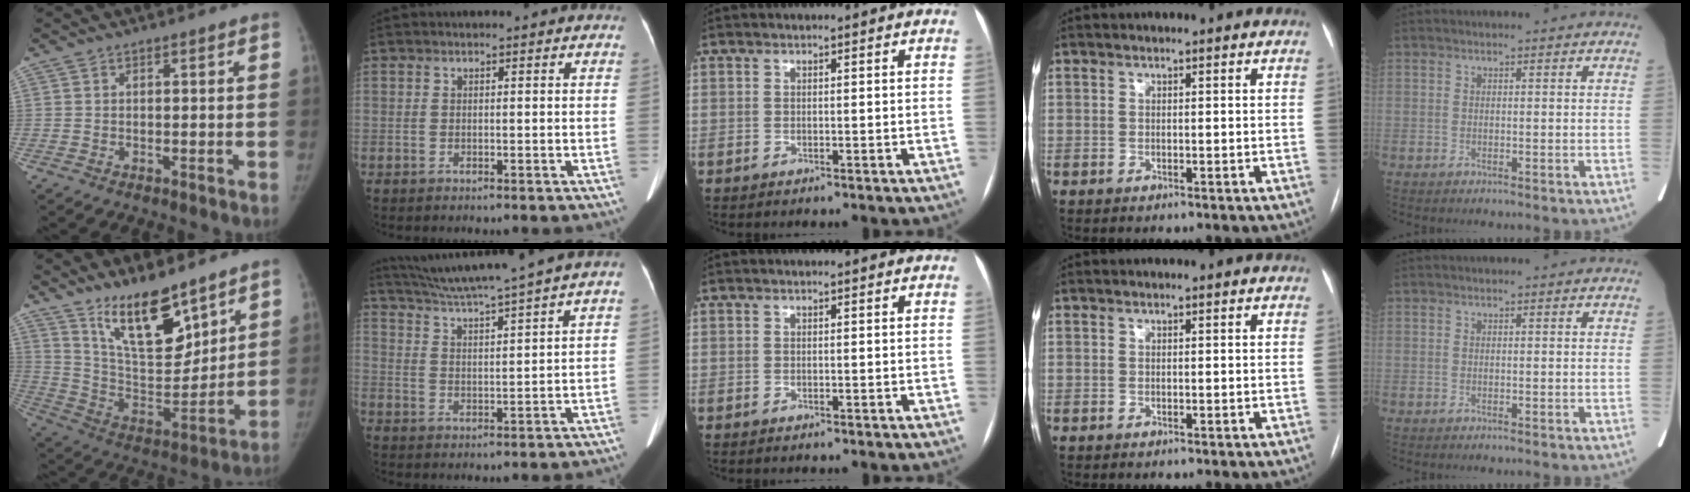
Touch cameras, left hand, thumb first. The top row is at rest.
{"thumb": {"total": 17.6, "force": [12.3, 6.4, 10.8], "torque": [-0.132, -0.087, 0.228]}, "index": {"total": 13.5, "force": [11.7, -2.5, 6.2], "torque": [-0.113, -0.006, 0.182]}}